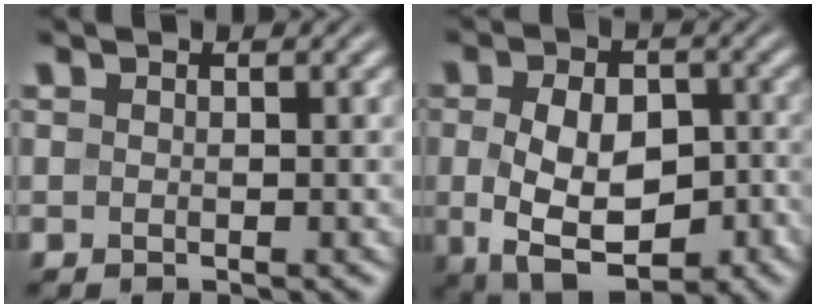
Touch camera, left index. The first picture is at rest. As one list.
[{"total": 8.4, "force": [-1.5, 4.9, 6.7], "torque": [-0.122, -0.015, -0.025]}]